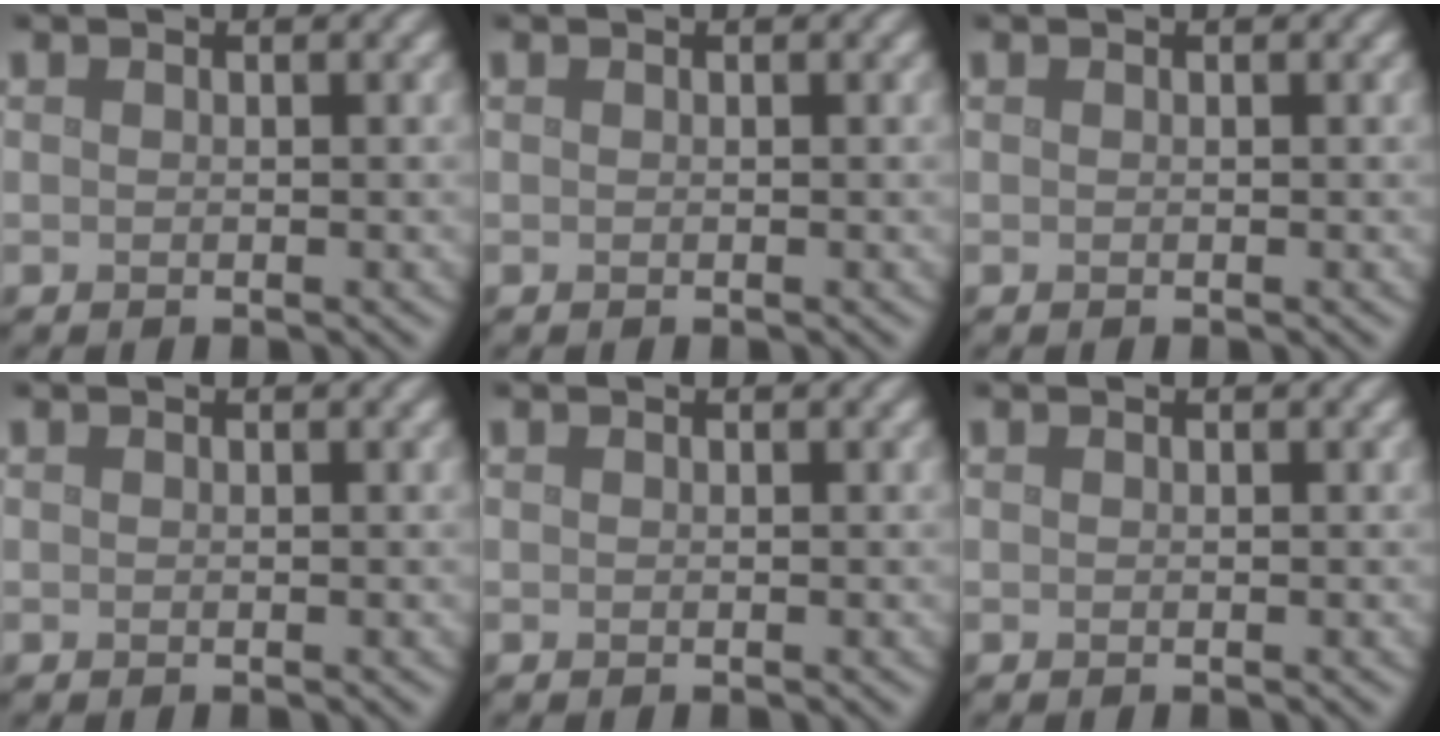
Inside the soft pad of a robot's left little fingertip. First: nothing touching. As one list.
[{"total": 0.0}, {"total": 0.0}, {"total": 0.0}, {"total": 0.0}, {"total": 0.0}]